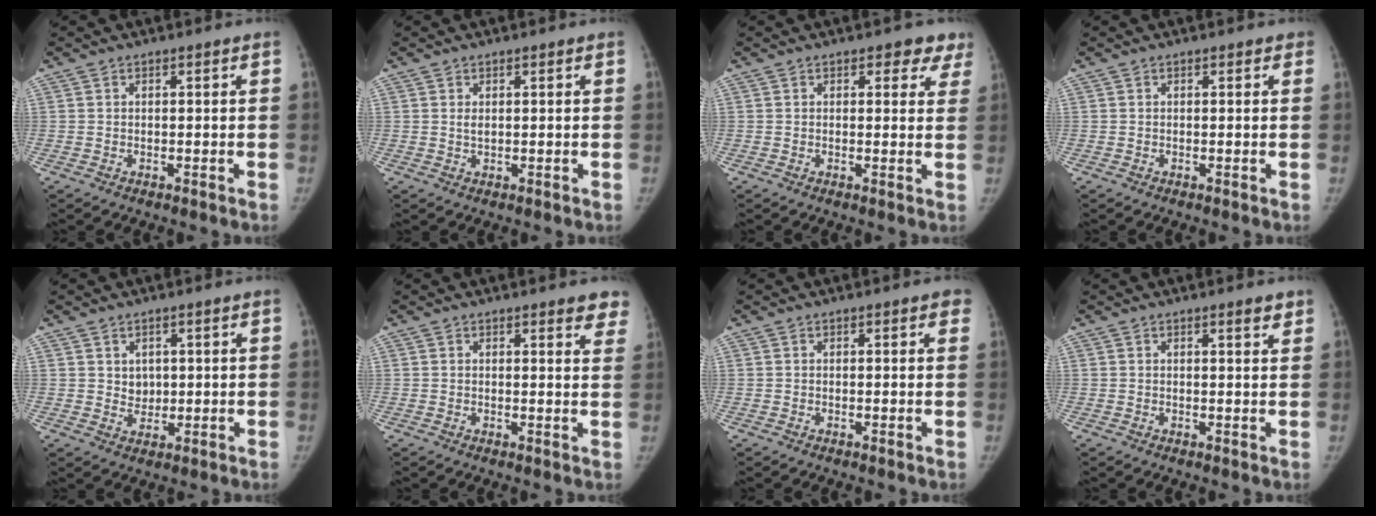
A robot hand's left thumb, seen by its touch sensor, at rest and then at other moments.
{"total": 1.0, "force": [0.4, 0.5, 0.8], "torque": [-0.011, -0.003, 0.010]}
{"total": 4.8, "force": [3.3, 2.7, 2.0], "torque": [0.023, -0.012, 0.026]}
{"total": 0.6, "force": [0.3, 0.4, 0.3], "torque": [0.005, 0.000, -0.001]}
{"total": 2.9, "force": [0.8, 2.4, 1.3], "torque": [-0.002, -0.009, 0.020]}
{"total": 5.1, "force": [4.2, 1.5, 2.4], "torque": [0.001, -0.019, 0.034]}
{"total": 1.8, "force": [1.1, 0.8, 1.2], "torque": [0.002, 0.001, 0.006]}
{"total": 2.0, "force": [1.5, 0.5, 1.3], "torque": [-0.013, -0.008, 0.019]}